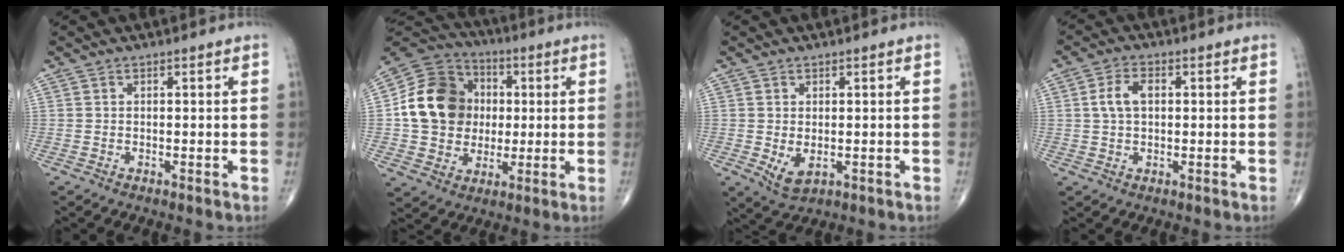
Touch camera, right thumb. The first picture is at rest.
{"total": 16.5, "force": [1.2, 14.0, 8.7], "torque": [-0.131, 0.018, 0.021]}
{"total": 3.8, "force": [-0.5, 2.2, 3.1], "torque": [-0.048, -0.006, 0.006]}
{"total": 4.9, "force": [0.8, 2.9, 3.8], "torque": [-0.082, 0.011, 0.014]}